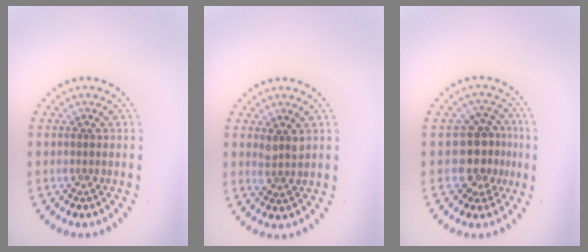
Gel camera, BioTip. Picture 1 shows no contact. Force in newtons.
{"total": 1.5, "press": 1.2, "slide": 0.8}
{"total": 3.6, "press": 3.2, "slide": 1.6}